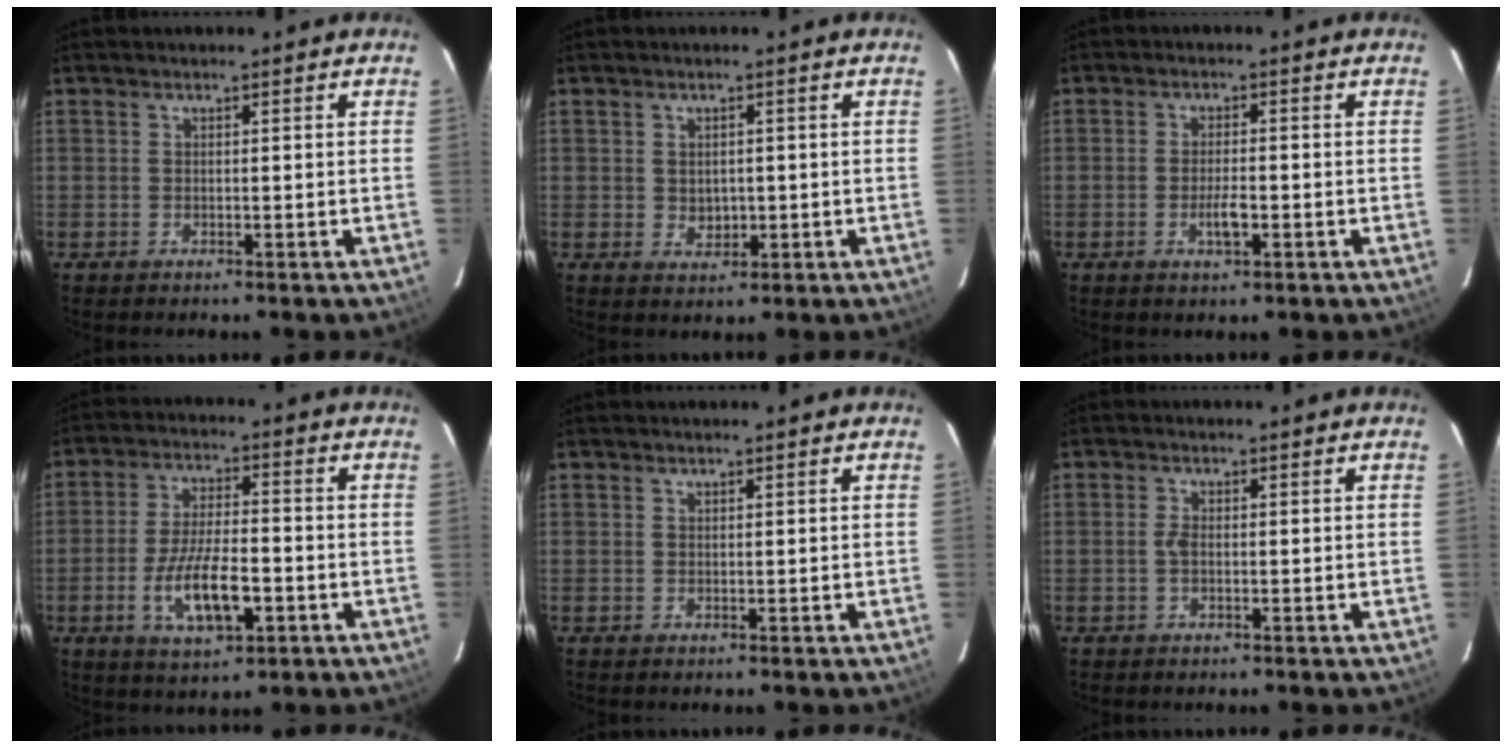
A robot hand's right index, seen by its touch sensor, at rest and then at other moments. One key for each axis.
{"total": 2.9, "fx": -0.1, "fy": 2.4, "fz": 1.7, "tx": -0.026, "ty": 0.000, "tz": 0.004}
{"total": 3.7, "fx": -1.3, "fy": 1.2, "fz": 3.3, "tx": -0.064, "ty": -0.003, "tz": -0.023}
{"total": 11.2, "fx": -3.8, "fy": 3.9, "fz": 9.8, "tx": -0.194, "ty": -0.010, "tz": -0.064}
{"total": 0.0}
{"total": 1.5, "fx": -0.3, "fy": 0.7, "fz": 1.4, "tx": -0.030, "ty": 0.002, "tz": -0.008}